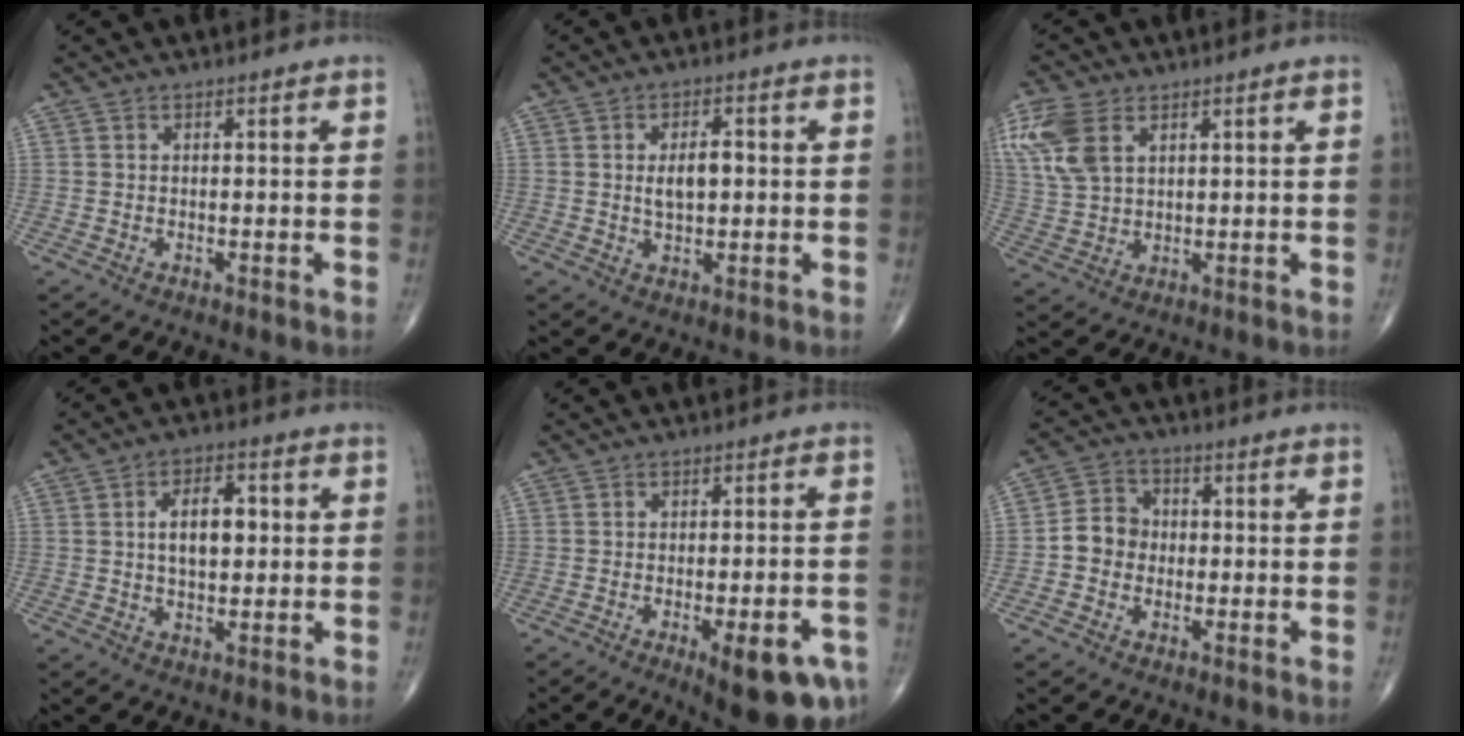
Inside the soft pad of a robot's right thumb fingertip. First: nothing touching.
{"total": 5.2, "force": [0.4, 2.7, 4.5], "torque": [-0.072, 0.002, 0.009]}
{"total": 10.1, "force": [4.4, 5.9, 6.9], "torque": [-0.164, -0.001, 0.095]}
{"total": 7.9, "force": [1.1, 4.4, 6.5], "torque": [-0.089, 0.008, 0.016]}
{"total": 12.2, "force": [-5.9, 3.5, 10.1], "torque": [-0.107, 0.019, -0.069]}
{"total": 6.2, "force": [-0.9, 5.6, 2.7], "torque": [-0.026, 0.021, -0.030]}